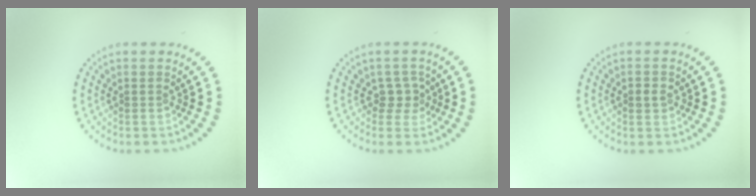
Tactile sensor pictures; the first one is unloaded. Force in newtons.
{"total": 1.7, "press": 1.3, "slide": 1.1}
{"total": 1.2, "press": 1.1, "slide": 0.1}